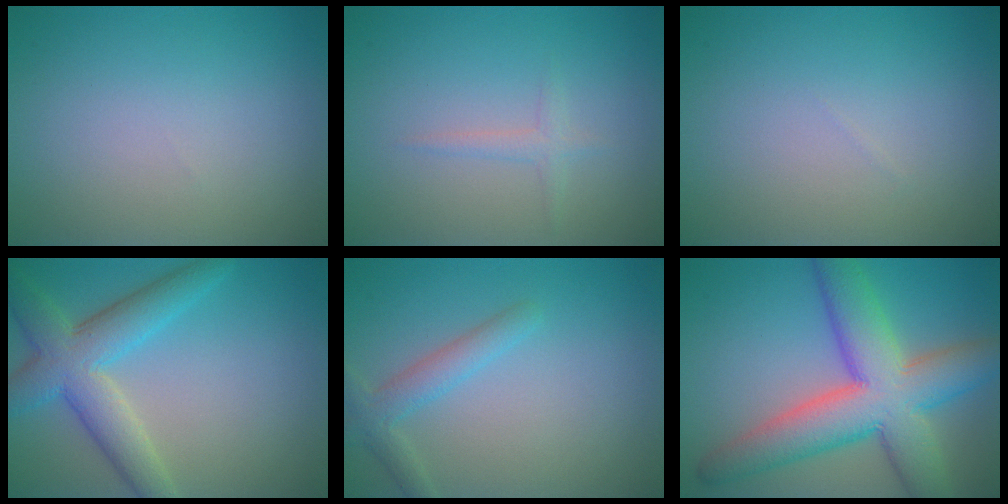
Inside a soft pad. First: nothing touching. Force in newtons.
{"total": 1.1, "press": 1.1, "slide": 0.1}
{"total": 0.0}
{"total": 6.2, "press": 6.2, "slide": 0.5}
{"total": 2.5, "press": 2.5, "slide": 0.2}
{"total": 10.2, "press": 10.2, "slide": 0.6}